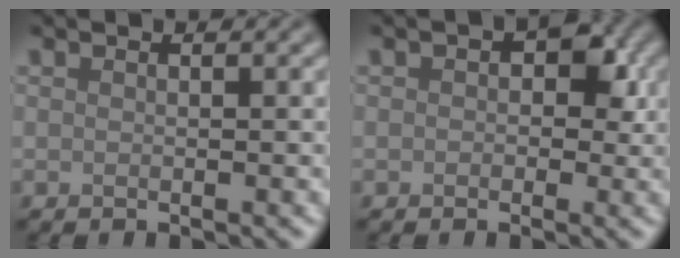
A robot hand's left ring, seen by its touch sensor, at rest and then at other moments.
{"total": 2.6, "force": [0.4, 1.9, 1.8], "torque": [-0.009, 0.007, -0.002]}